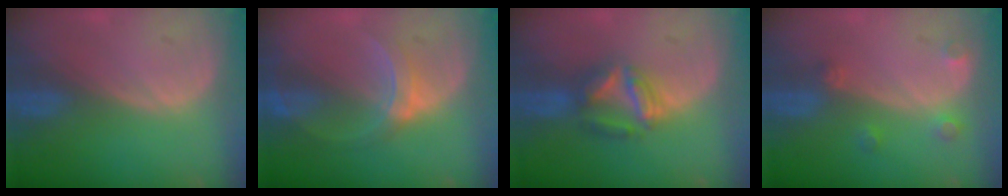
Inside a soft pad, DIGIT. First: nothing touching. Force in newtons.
{"total": 6.0, "press": 5.6, "slide": 2.0}
{"total": 6.2, "press": 6.0, "slide": 1.5}
{"total": 2.6, "press": 2.6, "slide": 0.4}